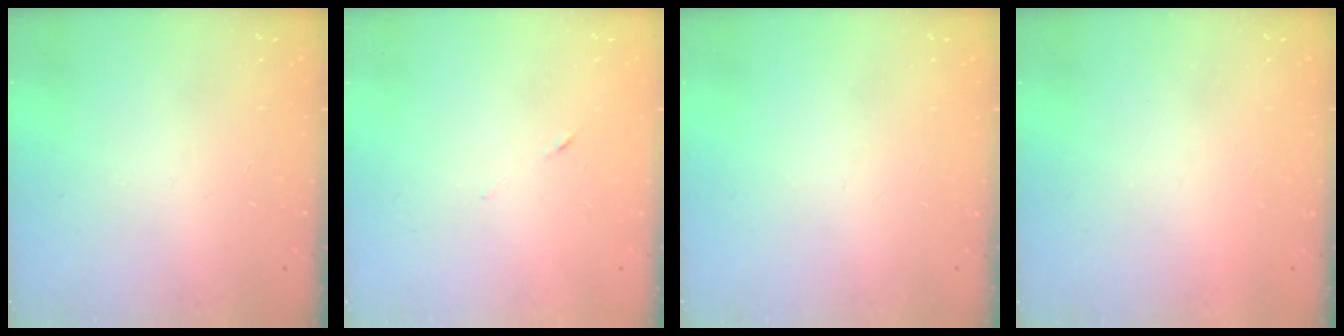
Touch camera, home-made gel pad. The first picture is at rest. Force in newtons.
{"total": 4.5, "press": 4.5, "slide": 0.6}
{"total": 0.0}
{"total": 1.5, "press": 1.5, "slide": 0.1}